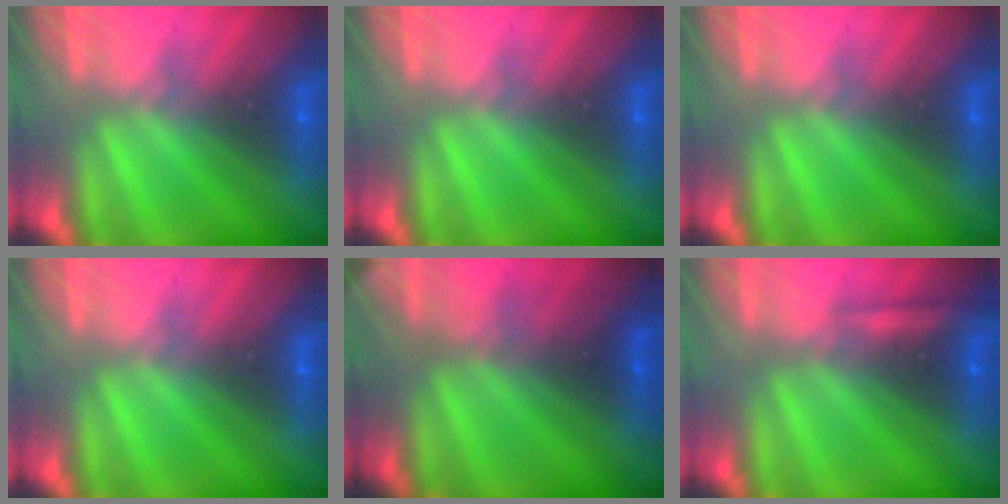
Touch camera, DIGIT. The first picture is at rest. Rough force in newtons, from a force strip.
{"total": 0.0}
{"total": 0.0}
{"total": 0.0}
{"total": 2.8}
{"total": 2.3}